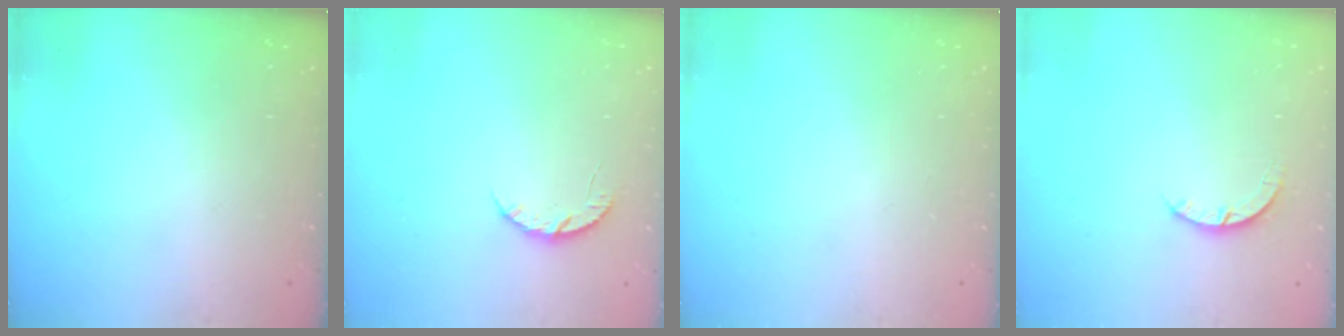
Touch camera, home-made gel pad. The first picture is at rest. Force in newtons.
{"total": 5.0, "press": 4.9, "slide": 0.6}
{"total": 0.0}
{"total": 2.9, "press": 2.9, "slide": 0.4}